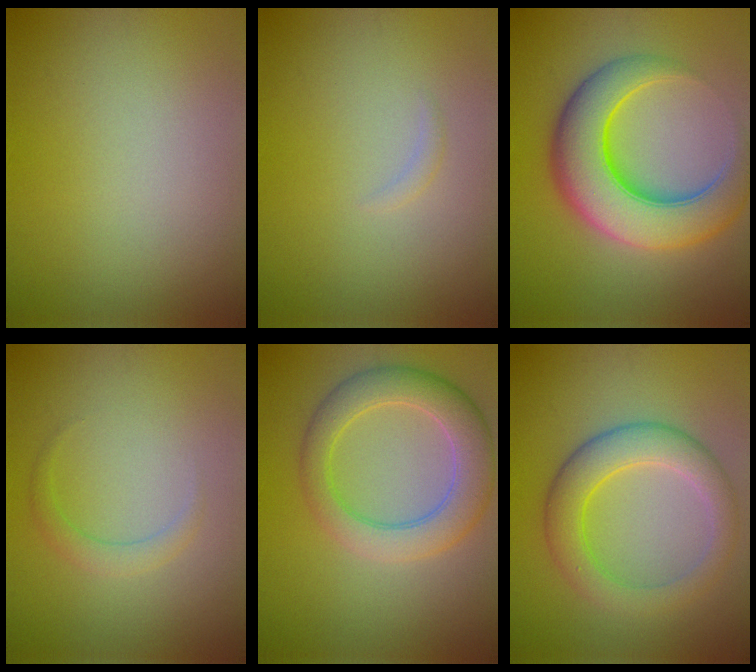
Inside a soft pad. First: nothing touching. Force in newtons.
{"total": 0.6, "press": 0.6, "slide": 0.0}
{"total": 9.6, "press": 9.6, "slide": 0.3}
{"total": 1.5, "press": 1.5, "slide": 0.1}
{"total": 5.7, "press": 5.7, "slide": 0.2}
{"total": 5.0, "press": 5.0, "slide": 0.1}